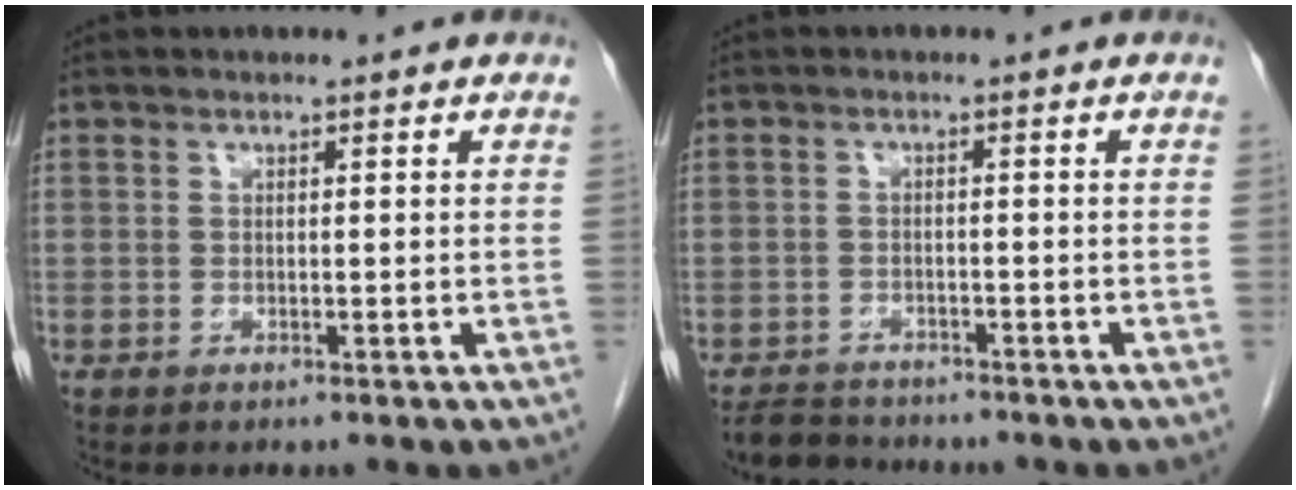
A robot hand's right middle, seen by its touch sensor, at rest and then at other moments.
{"total": 4.2, "force": [-4.0, 1.2, 0.2], "torque": [-0.007, -0.011, -0.070]}